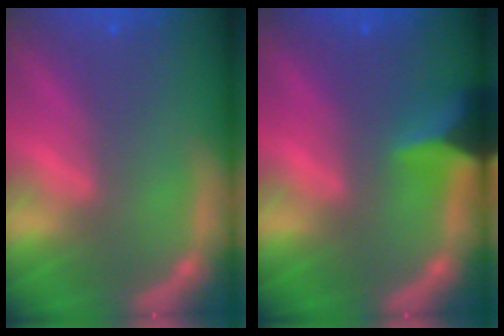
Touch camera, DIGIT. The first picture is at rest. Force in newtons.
{"total": 4.4}